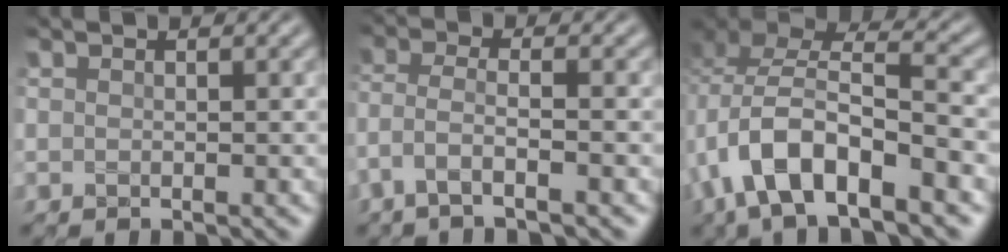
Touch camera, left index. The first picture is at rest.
{"total": 3.4, "force": [-2.1, 0.6, 2.6], "torque": [-0.051, 0.005, -0.056]}
{"total": 9.8, "force": [-3.6, 4.8, 7.8], "torque": [-0.150, 0.005, -0.066]}